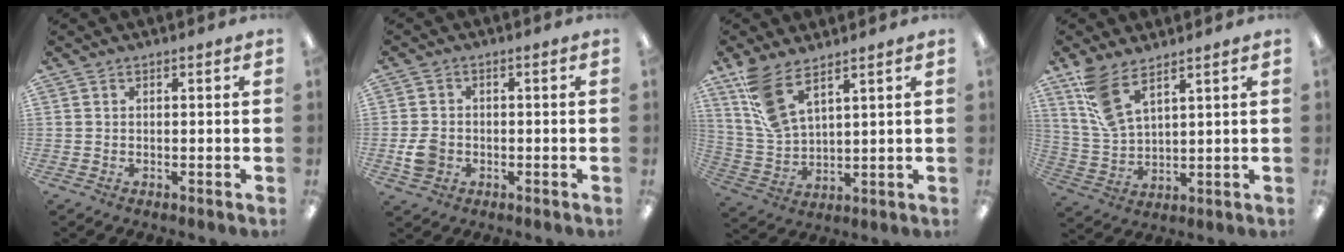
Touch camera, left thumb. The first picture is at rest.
{"total": 4.8, "force": [-1.4, 3.9, 2.5], "torque": [-0.038, 0.005, -0.024]}
{"total": 10.4, "force": [7.4, 3.7, 6.3], "torque": [-0.140, -0.027, 0.142]}
{"total": 9.2, "force": [6.7, 3.2, 5.4], "torque": [-0.123, -0.026, 0.128]}